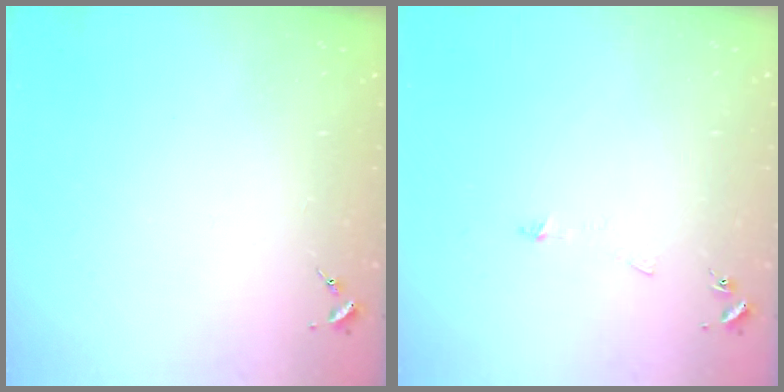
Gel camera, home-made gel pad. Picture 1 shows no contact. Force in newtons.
{"total": 4.0, "press": 4.0, "slide": 0.4}